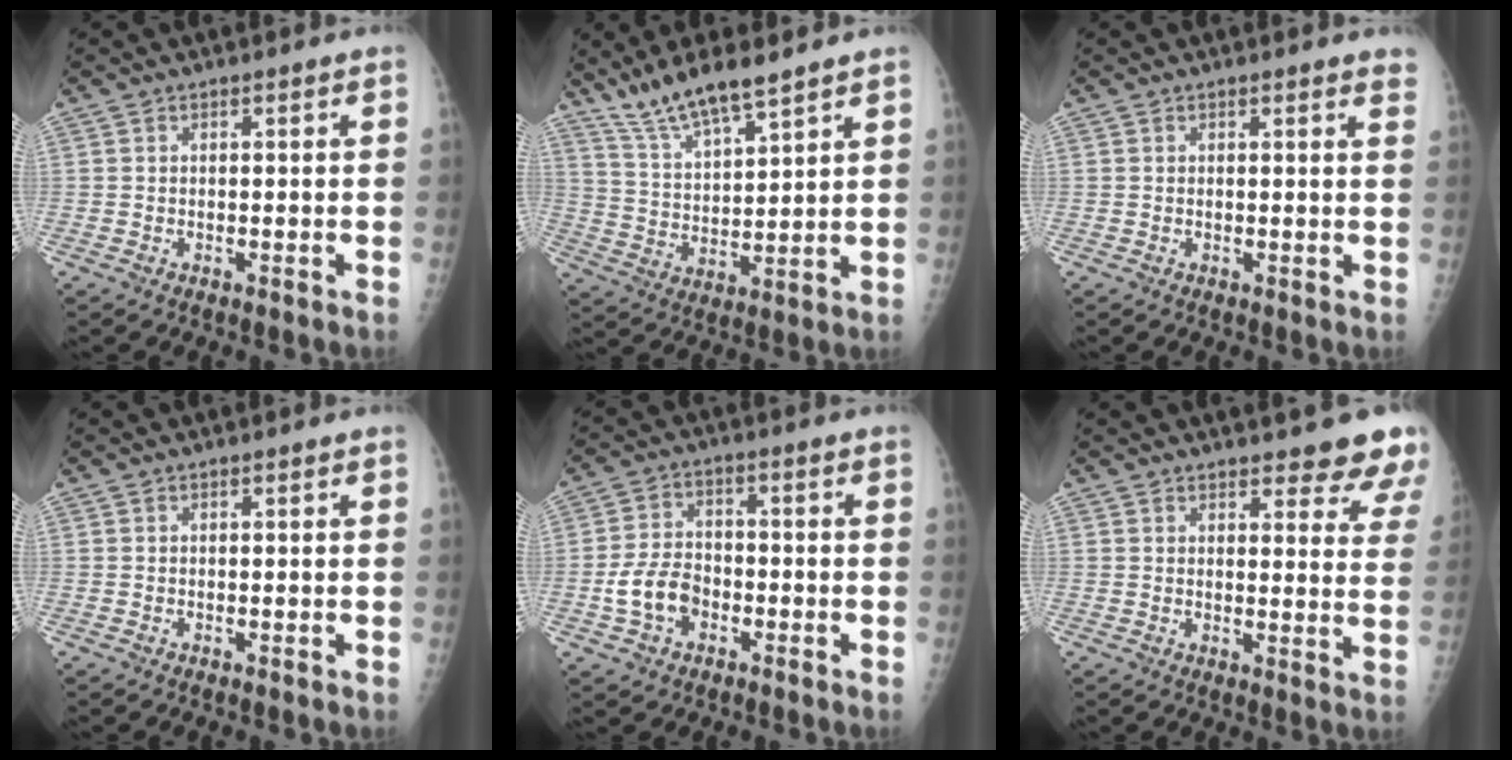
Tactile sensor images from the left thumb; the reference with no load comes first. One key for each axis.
{"total": 10.7, "fx": 8.6, "fy": 1.8, "fz": 6.1, "tx": -0.110, "ty": -0.044, "tz": 0.172}
{"total": 2.3, "fx": 2.2, "fy": 0.3, "fz": 0.8, "tx": -0.005, "ty": -0.009, "tz": 0.011}
{"total": 0.0}
{"total": 7.8, "fx": -2.7, "fy": 5.5, "fz": 4.8, "tx": -0.081, "ty": 0.024, "tz": -0.050}
{"total": 11.5, "fx": 10.1, "fy": 2.9, "fz": 4.7, "tx": -0.012, "ty": -0.053, "tz": 0.100}